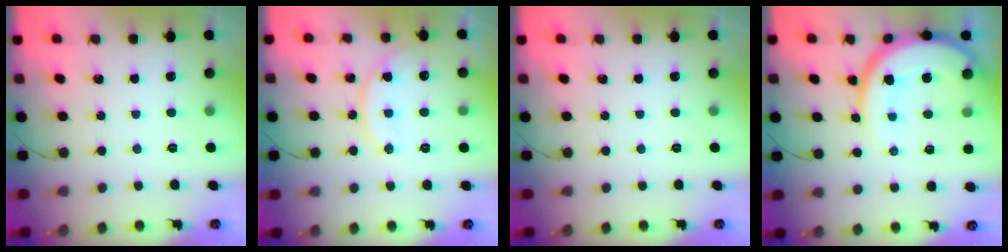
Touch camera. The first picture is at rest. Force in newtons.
{"total": 12.1, "press": 12.1, "slide": 0.8}
{"total": 0.0}
{"total": 14.1, "press": 14.0, "slide": 1.6}